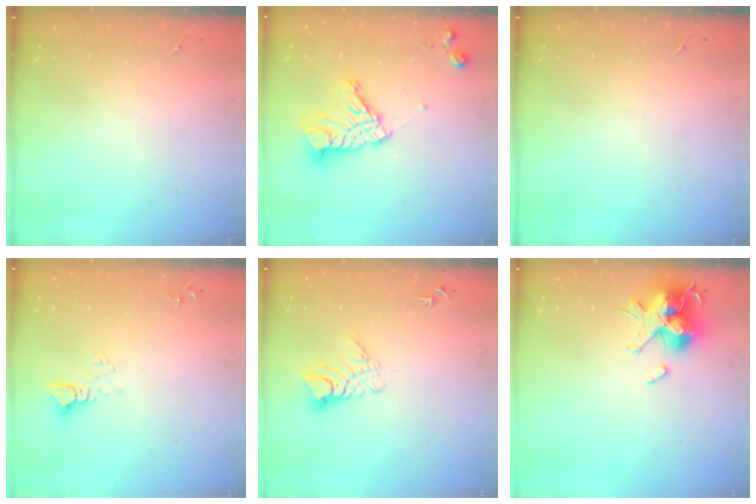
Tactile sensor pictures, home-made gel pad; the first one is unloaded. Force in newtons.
{"total": 14.5, "press": 14.5, "slide": 1.3}
{"total": 0.0}
{"total": 3.6, "press": 3.6, "slide": 0.3}
{"total": 8.5, "press": 8.5, "slide": 0.9}
{"total": 15.3, "press": 15.1, "slide": 2.4}